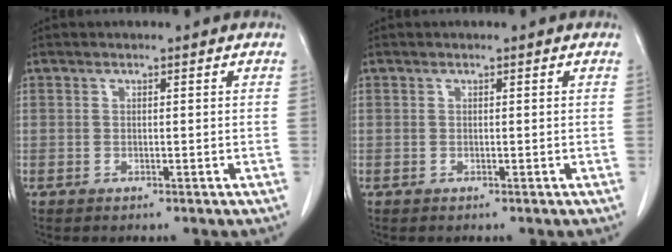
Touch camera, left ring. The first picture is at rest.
{"total": 0.0}